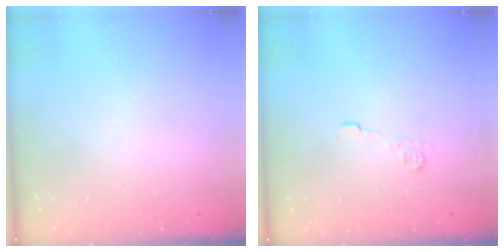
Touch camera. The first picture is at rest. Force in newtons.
{"total": 4.2, "press": 4.2, "slide": 0.4}